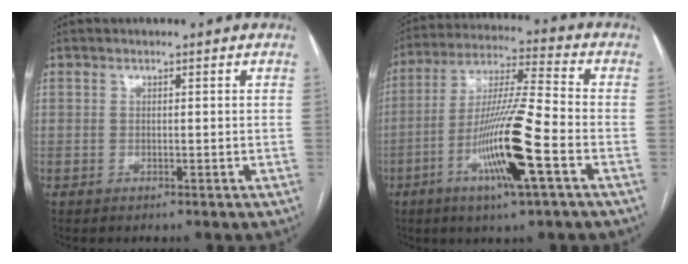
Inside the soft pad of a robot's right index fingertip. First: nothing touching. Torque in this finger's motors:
{"motor_torque": [2.10, -0.04, 0.46, 0.21]}